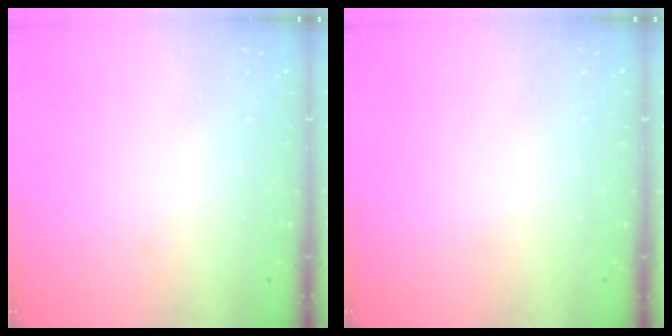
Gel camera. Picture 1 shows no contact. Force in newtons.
{"total": 0.0}